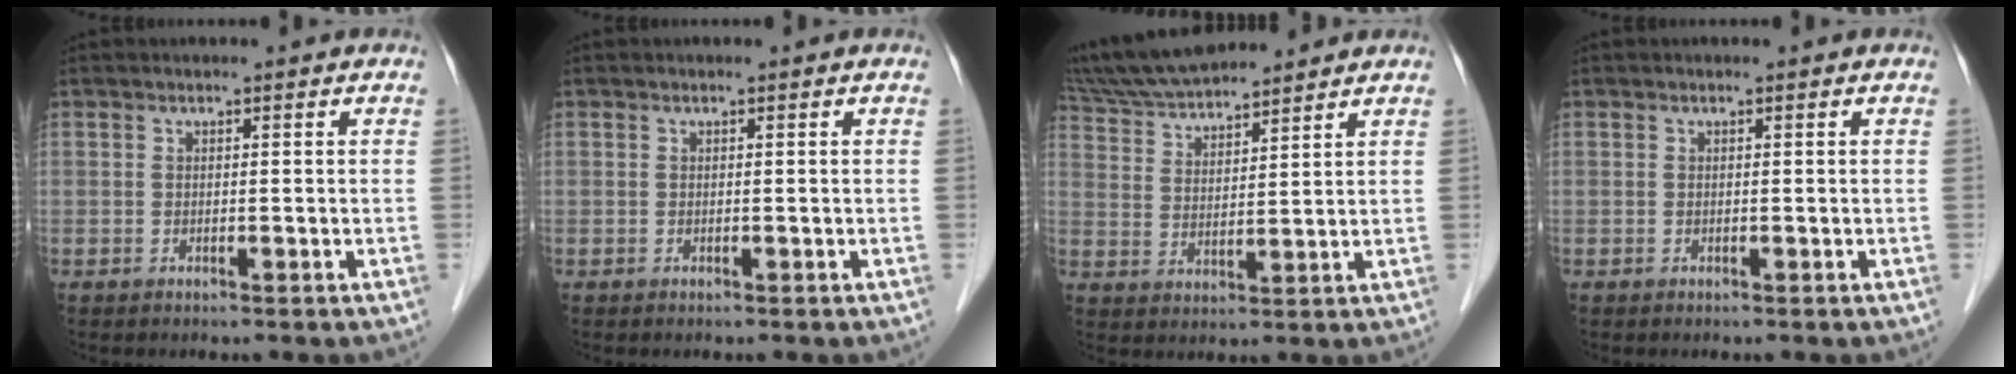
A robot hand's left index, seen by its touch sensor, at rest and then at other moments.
{"total": 0.0}
{"total": 12.4, "force": [11.4, 1.9, 4.4], "torque": [-0.089, 0.029, 0.214]}
{"total": 0.0}